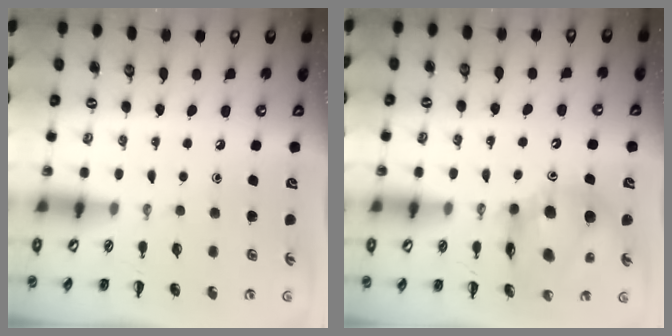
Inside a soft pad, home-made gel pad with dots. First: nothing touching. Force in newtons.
{"total": 11.6, "press": 11.1, "slide": 3.3}